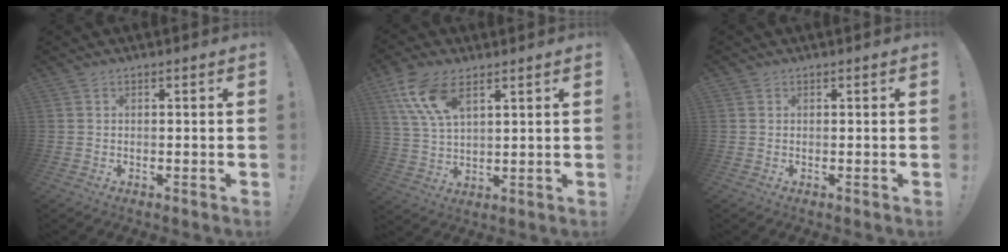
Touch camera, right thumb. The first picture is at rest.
{"total": 11.8, "force": [6.4, 5.9, 7.9], "torque": [-0.151, -0.015, 0.123]}
{"total": 0.5, "force": [0.3, 0.4, 0.0], "torque": [-0.001, 0.002, 0.006]}